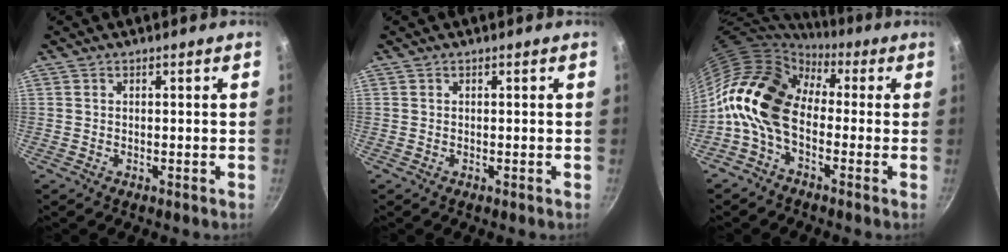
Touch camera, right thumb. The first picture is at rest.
{"total": 0.0}
{"total": 14.2, "force": [-0.4, 9.5, 10.6], "torque": [-0.176, 0.034, -0.032]}